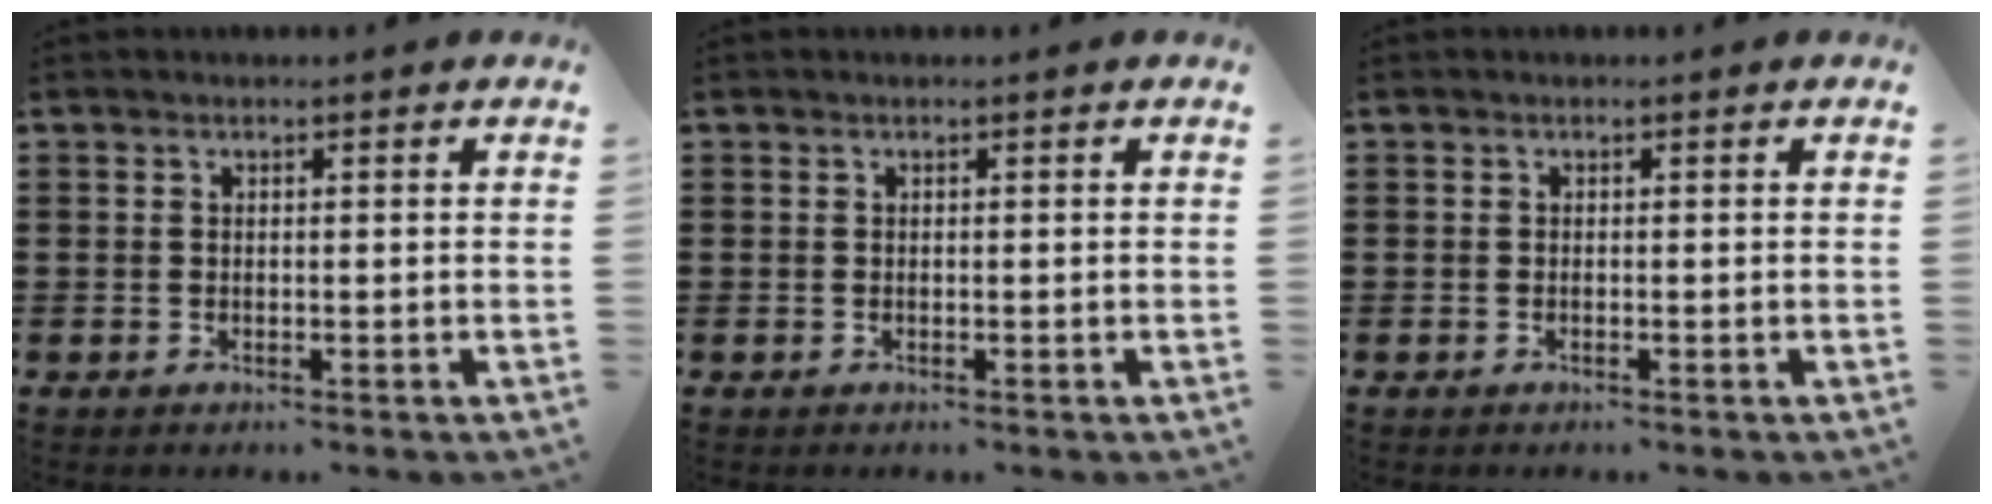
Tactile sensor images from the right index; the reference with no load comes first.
{"total": 0.0}
{"total": 0.0}